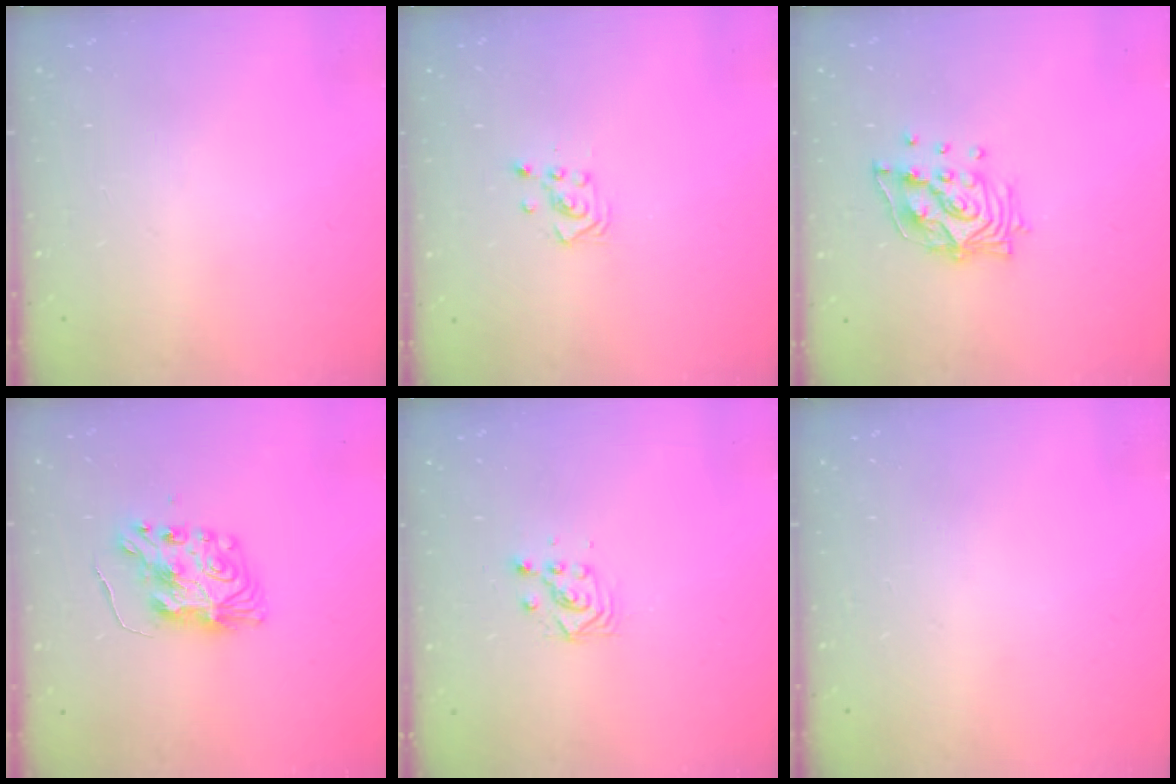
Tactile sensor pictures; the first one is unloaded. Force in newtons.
{"total": 3.1, "press": 3.1, "slide": 0.2}
{"total": 11.7, "press": 11.6, "slide": 1.4}
{"total": 9.0, "press": 9.0, "slide": 0.9}
{"total": 3.6, "press": 3.6, "slide": 0.1}
{"total": 0.0}